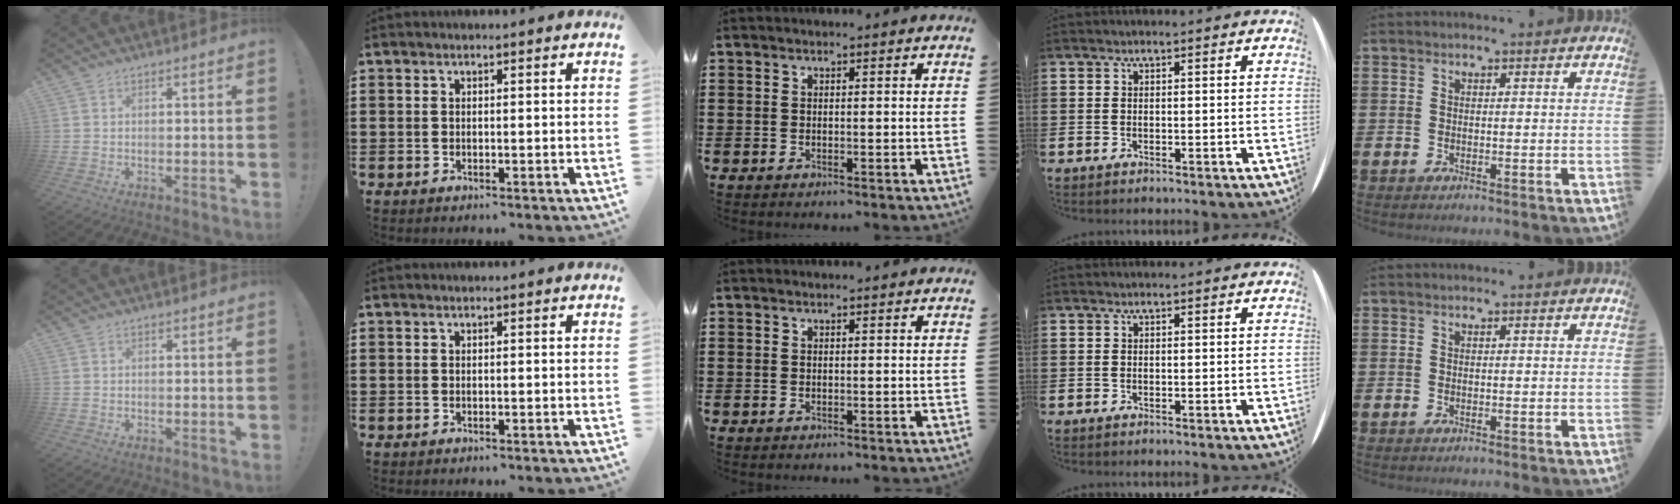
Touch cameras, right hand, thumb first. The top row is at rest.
{}